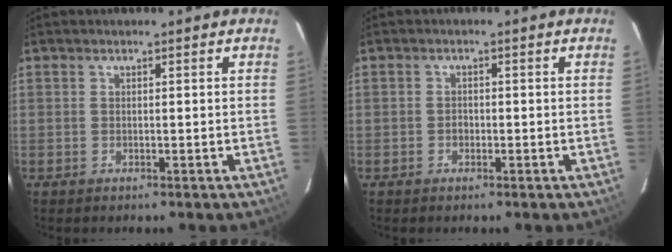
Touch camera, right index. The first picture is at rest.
{"total": 1.2, "force": [-0.4, 1.0, 0.4], "torque": [-0.007, 0.002, -0.006]}